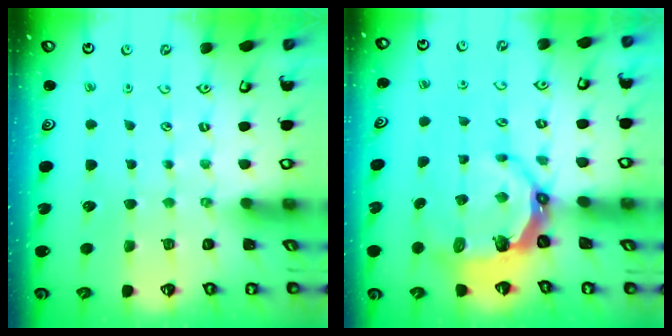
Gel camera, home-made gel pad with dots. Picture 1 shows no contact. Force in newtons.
{"total": 6.6, "press": 5.3, "slide": 4.0}